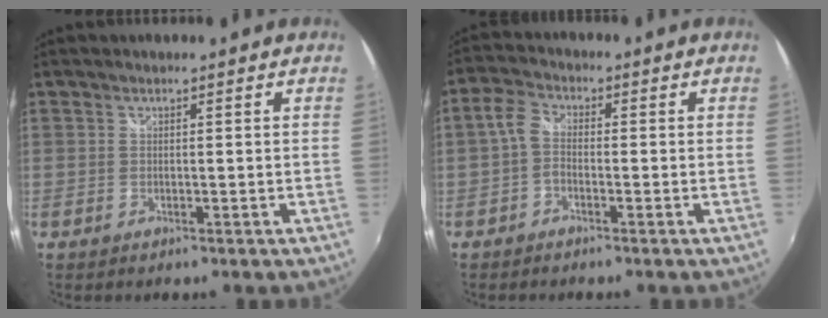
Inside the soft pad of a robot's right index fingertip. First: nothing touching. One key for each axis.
{"total": 3.4, "fx": -1.4, "fy": 2.1, "fz": 2.3, "tx": -0.054, "ty": 0.012, "tz": -0.032}